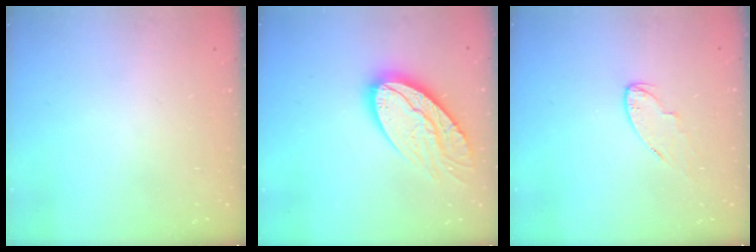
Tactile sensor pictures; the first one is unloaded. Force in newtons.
{"total": 16.9, "press": 16.9, "slide": 1.0}
{"total": 5.3, "press": 5.3, "slide": 0.3}